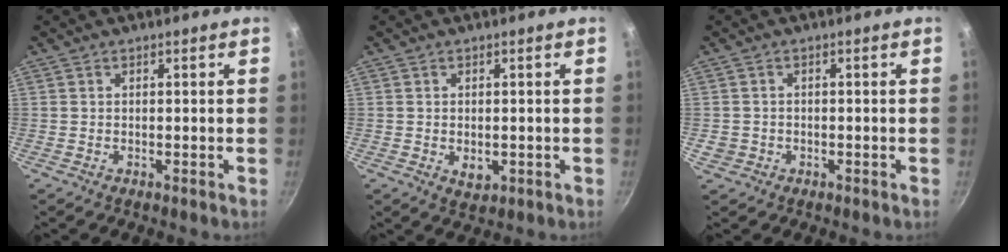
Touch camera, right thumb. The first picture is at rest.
{"total": 3.2, "force": [-0.4, 2.2, 2.3], "torque": [-0.034, -0.006, -0.002]}
{"total": 2.3, "force": [-0.6, 2.1, 0.8], "torque": [-0.015, 0.007, -0.003]}